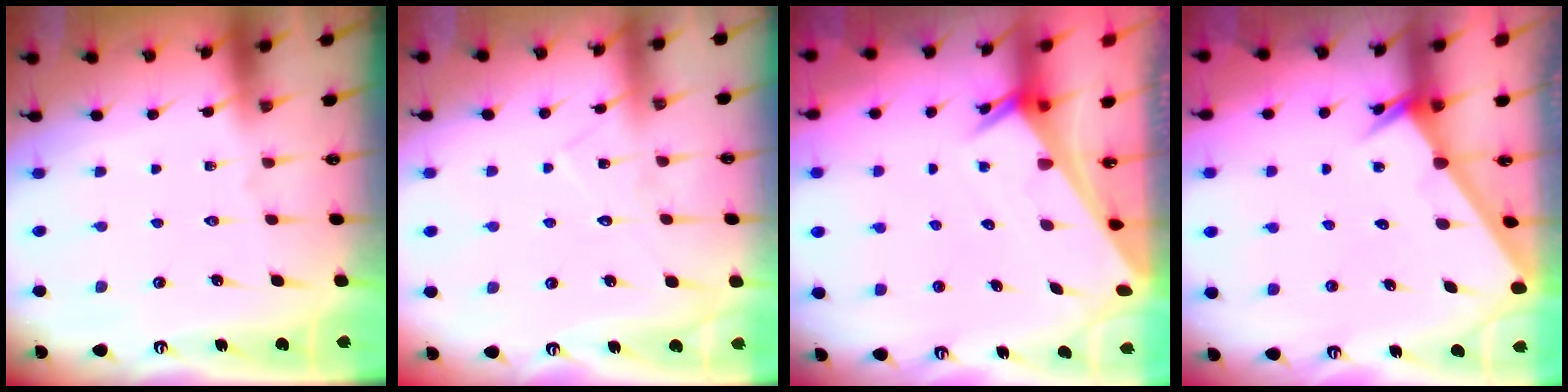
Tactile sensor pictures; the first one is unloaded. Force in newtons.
{"total": 7.2, "press": 7.2, "slide": 0.5}
{"total": 2.4, "press": 2.4, "slide": 0.2}
{"total": 2.6, "press": 2.6, "slide": 0.0}